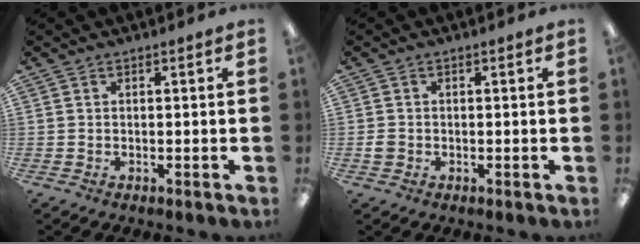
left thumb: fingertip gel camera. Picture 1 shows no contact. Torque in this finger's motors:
{"motor_torque": [-0.22, 0.10, 0.31, -0.06, 0.00]}